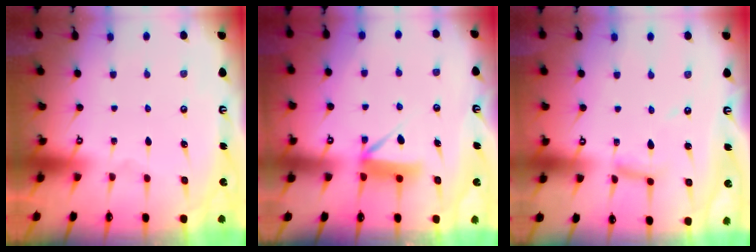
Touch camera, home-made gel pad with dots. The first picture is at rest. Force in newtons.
{"total": 8.5, "press": 8.5, "slide": 0.7}
{"total": 6.0, "press": 6.0, "slide": 0.5}